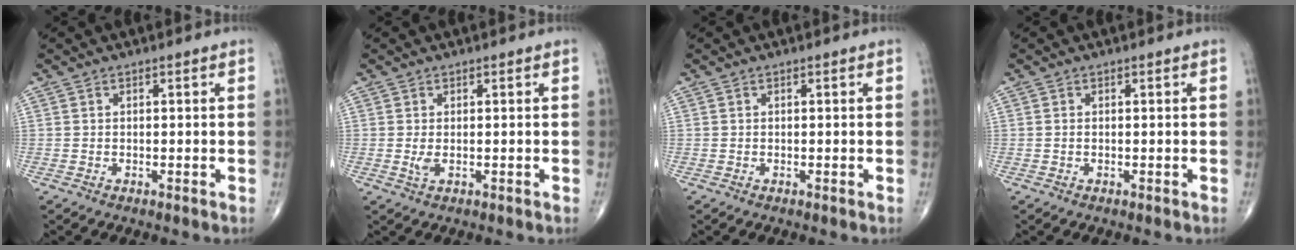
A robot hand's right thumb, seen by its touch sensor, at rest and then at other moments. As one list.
[{"total": 1.5, "force": [-0.1, 0.6, 1.3], "torque": [-0.032, -0.006, 0.003]}, {"total": 0.0}, {"total": 0.0}]